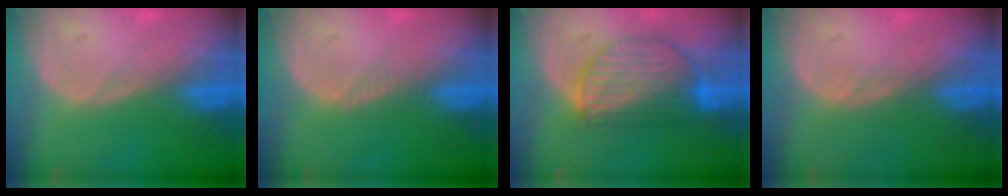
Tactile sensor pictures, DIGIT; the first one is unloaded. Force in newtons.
{"total": 0.5, "press": 0.5, "slide": 0.1}
{"total": 8.8, "press": 7.7, "slide": 4.2}
{"total": 0.8, "press": 0.6, "slide": 0.5}